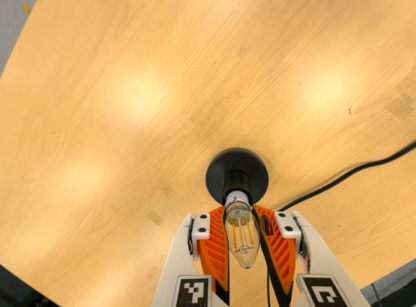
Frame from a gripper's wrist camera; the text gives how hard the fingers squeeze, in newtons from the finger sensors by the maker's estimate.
{"total": 17.3, "left": 17.0, "right": 17.6}